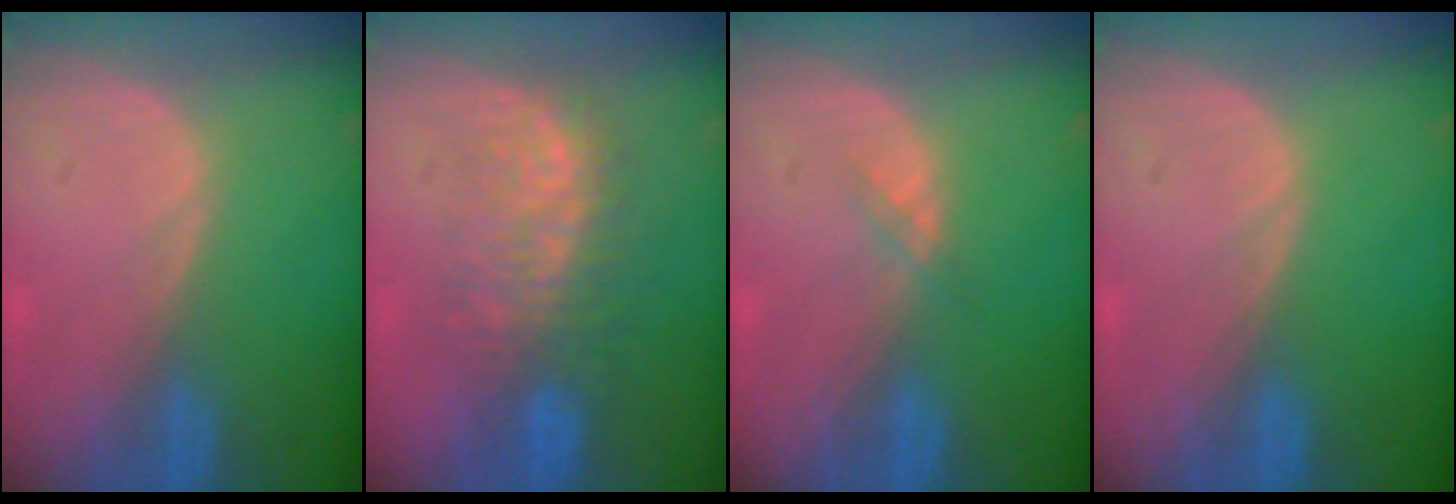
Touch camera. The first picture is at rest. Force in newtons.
{"total": 7.8, "press": 7.7, "slide": 1.3}
{"total": 1.0, "press": 1.0, "slide": 0.2}
{"total": 0.0}